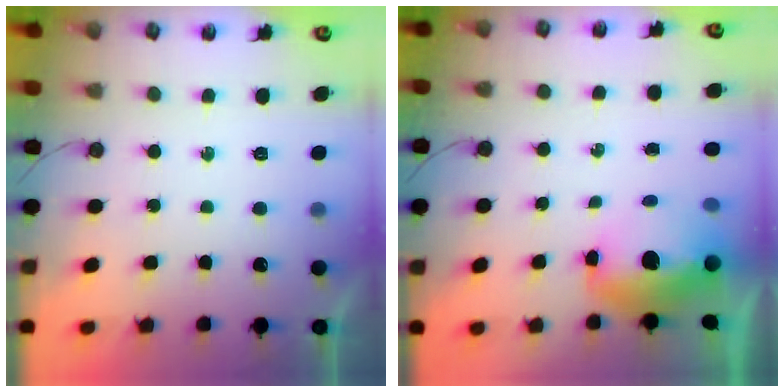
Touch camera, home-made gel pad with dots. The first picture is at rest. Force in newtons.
{"total": 10.5, "press": 10.4, "slide": 1.2}